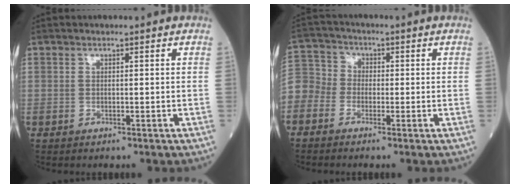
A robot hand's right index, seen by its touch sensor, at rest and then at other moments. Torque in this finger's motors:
{"motor_torque": [1.72, -0.42, 1.04, 0.21]}